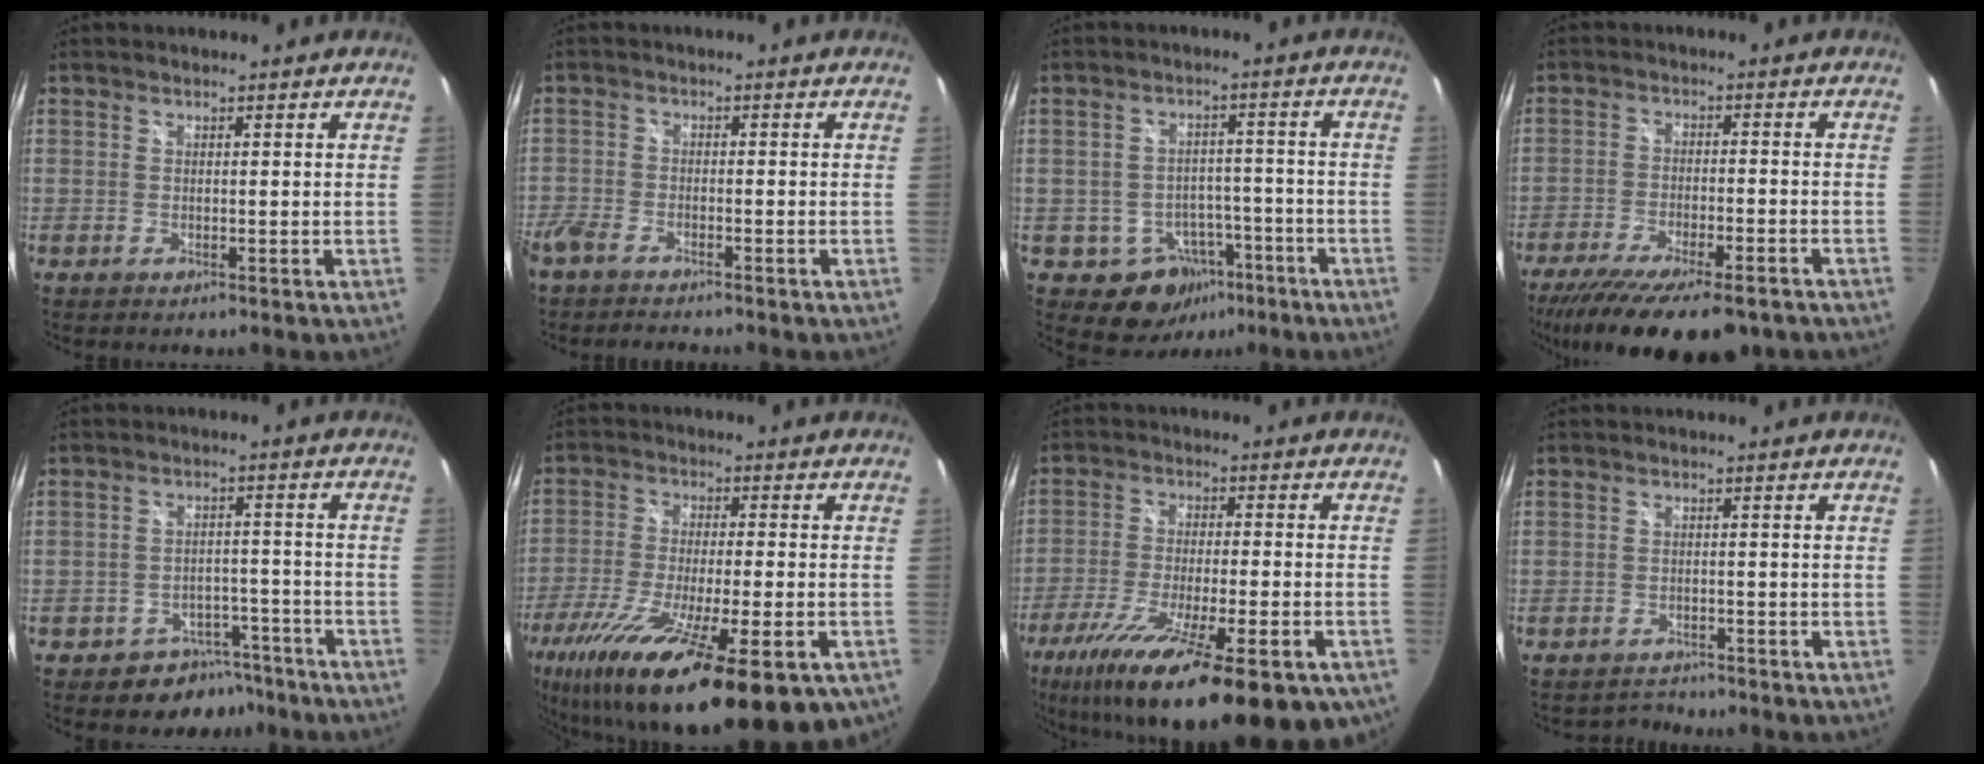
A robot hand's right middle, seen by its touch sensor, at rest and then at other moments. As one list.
[{"total": 6.0, "force": [-5.2, 1.8, 2.4], "torque": [-0.069, -0.022, -0.101]}, {"total": 8.5, "force": [-4.7, 6.6, 2.4], "torque": [-0.047, 0.021, -0.043]}, {"total": 18.5, "force": [-14.1, 5.1, 10.8], "torque": [-0.209, -0.052, -0.214]}, {"total": 7.3, "force": [-5.8, 4.4, 0.8], "torque": [-0.017, 0.024, -0.068]}, {"total": 25.4, "force": [-15.5, 6.0, 19.2], "torque": [-0.348, -0.077, -0.248]}, {"total": 24.7, "force": [-15.3, 6.6, 18.2], "torque": [-0.318, -0.071, -0.236]}, {"total": 2.1, "force": [-1.8, 0.7, -0.7], "torque": [0.003, 0.007, -0.033]}]